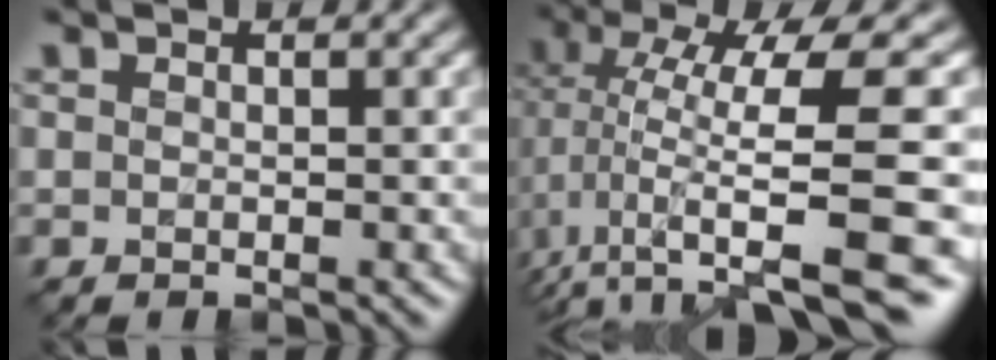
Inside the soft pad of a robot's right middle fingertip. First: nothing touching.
{"total": 10.8, "force": [0.0, 3.5, 10.2], "torque": [-0.182, -0.005, 0.005]}